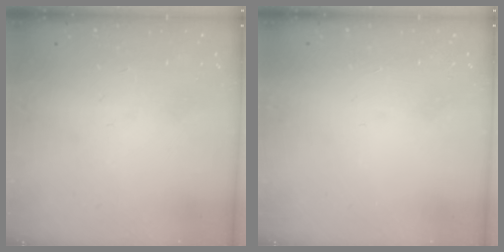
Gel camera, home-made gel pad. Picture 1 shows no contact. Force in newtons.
{"total": 1.5, "press": 1.5, "slide": 0.1}